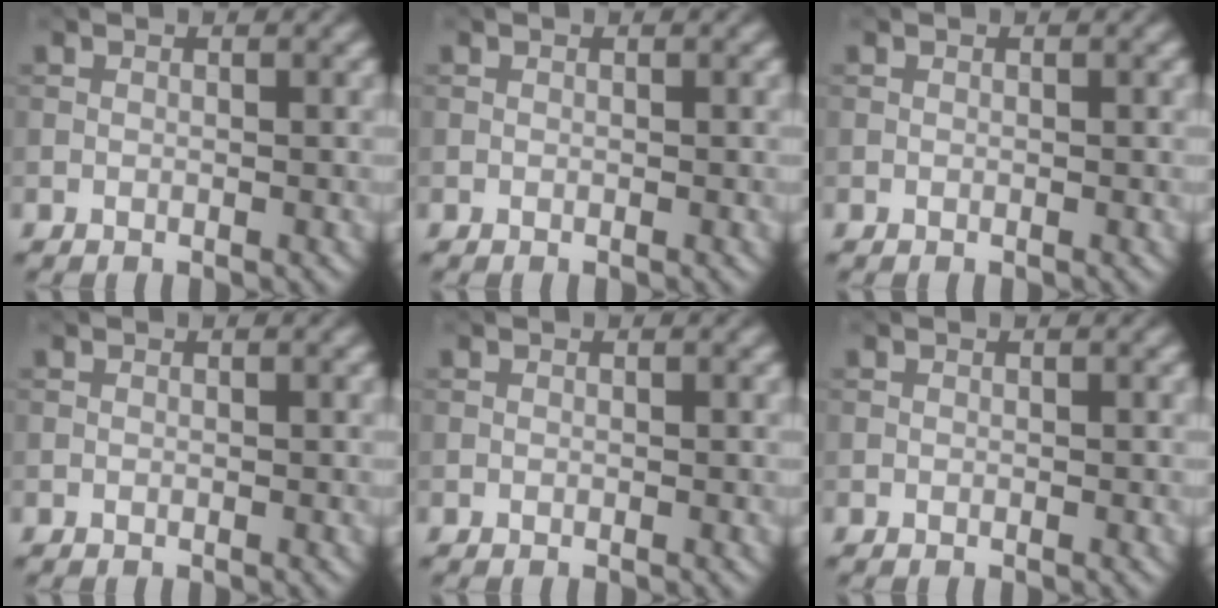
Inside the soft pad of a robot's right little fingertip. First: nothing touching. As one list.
[{"total": 0.0}, {"total": 0.0}, {"total": 0.0}, {"total": 0.0}, {"total": 0.0}]